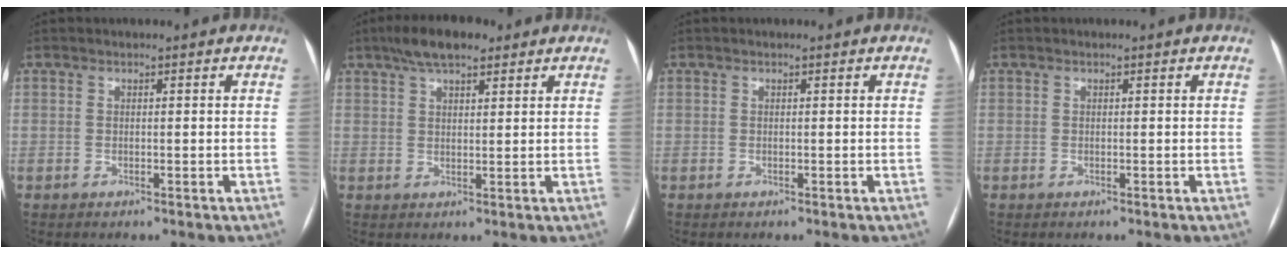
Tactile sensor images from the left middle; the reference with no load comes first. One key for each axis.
{"total": 6.9, "fx": 4.8, "fy": 2.3, "fz": 4.4, "tx": -0.082, "ty": 0.021, "tz": 0.081}
{"total": 0.0}
{"total": 0.0}